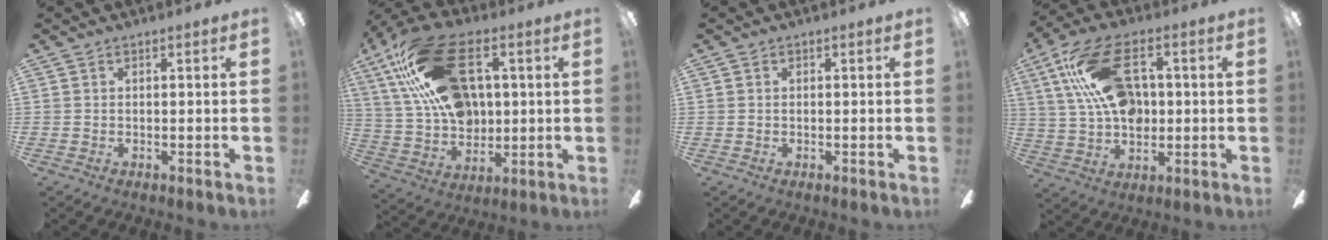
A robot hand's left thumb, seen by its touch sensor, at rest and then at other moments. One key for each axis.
{"total": 24.6, "fx": 9.9, "fy": 14.9, "fz": 16.9, "tx": -0.324, "ty": -0.029, "tz": 0.176}
{"total": 0.0}
{"total": 17.8, "fx": 5.4, "fy": 10.6, "fz": 13.2, "tx": -0.251, "ty": 0.002, "tz": 0.098}